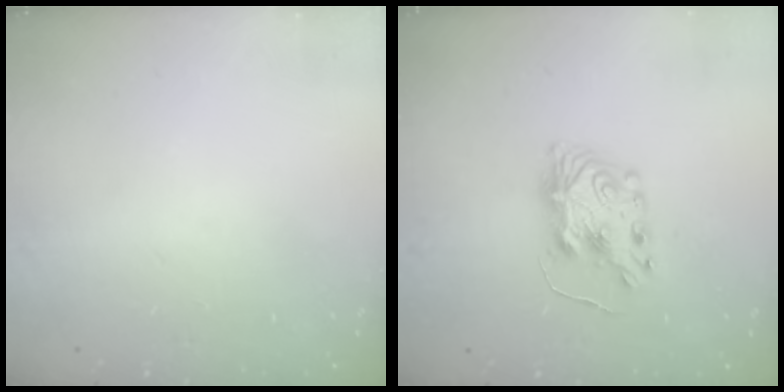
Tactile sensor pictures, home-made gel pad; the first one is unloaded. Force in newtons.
{"total": 8.8, "press": 8.8, "slide": 0.6}